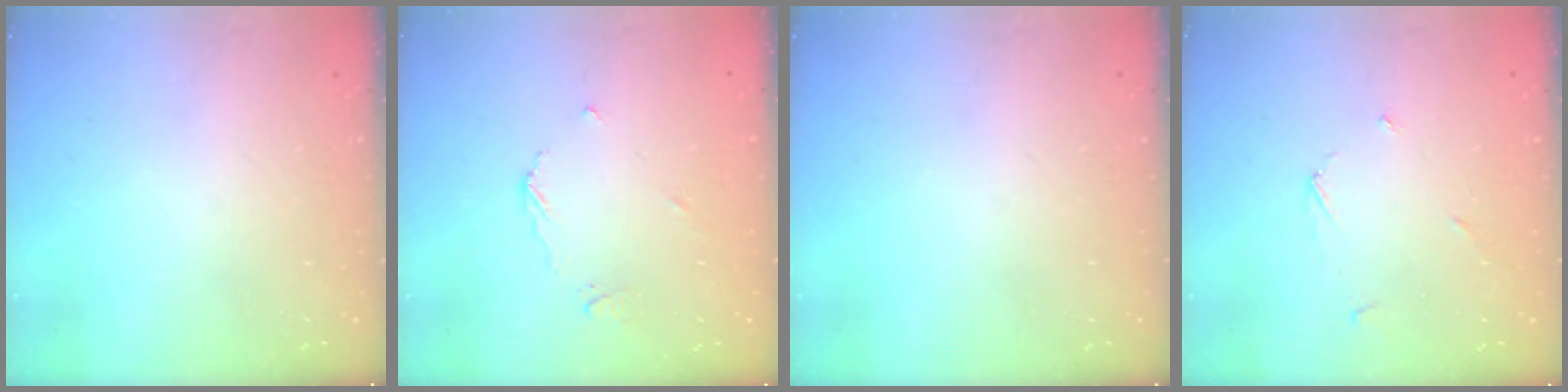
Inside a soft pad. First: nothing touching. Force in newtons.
{"total": 4.2, "press": 4.2, "slide": 0.4}
{"total": 0.0}
{"total": 2.5, "press": 2.5, "slide": 0.2}